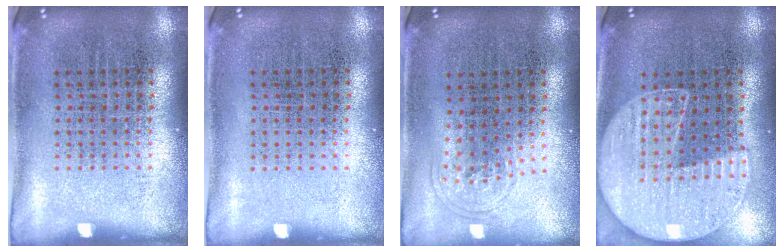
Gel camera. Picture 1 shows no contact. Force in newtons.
{"total": 0.0}
{"total": 0.8, "press": 0.5, "slide": 0.7}
{"total": 1.5, "press": 1.4, "slide": 0.4}